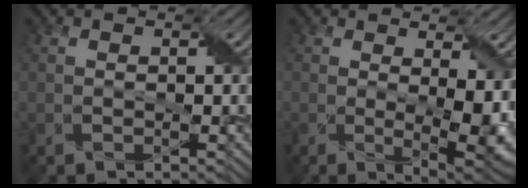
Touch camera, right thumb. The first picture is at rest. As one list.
[{"total": 7.7, "force": [0.4, 3.6, 6.9], "torque": [-0.113, -0.024, 0.024]}]